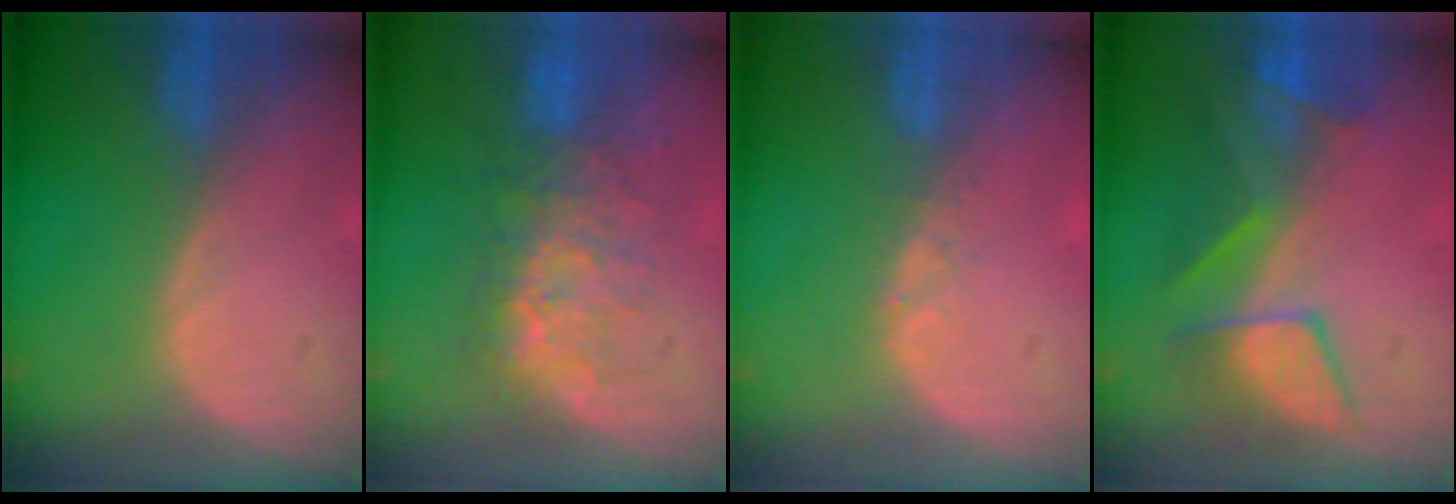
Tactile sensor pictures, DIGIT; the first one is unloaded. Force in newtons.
{"total": 8.1, "press": 7.8, "slide": 2.3}
{"total": 1.3, "press": 1.0, "slide": 0.8}
{"total": 7.6, "press": 7.5, "slide": 1.1}